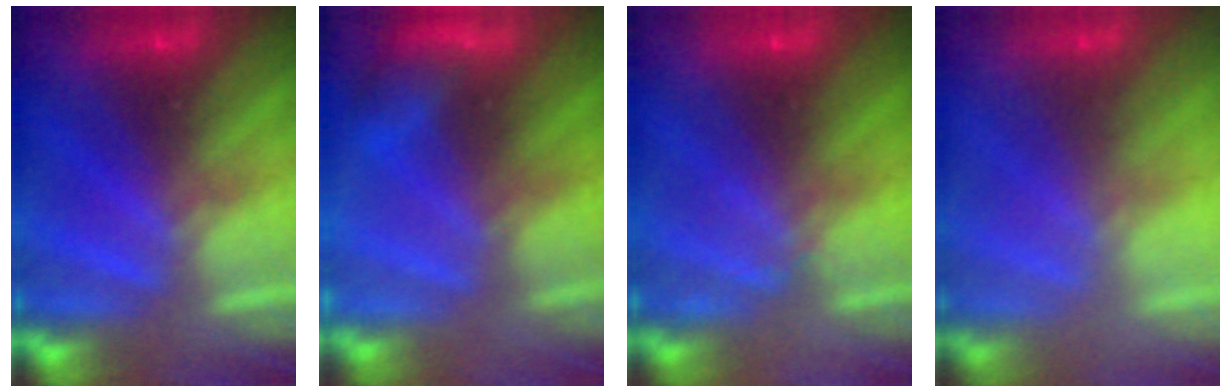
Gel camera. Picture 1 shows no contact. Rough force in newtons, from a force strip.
{"total": 3.1}
{"total": 2.1}
{"total": 2.7}